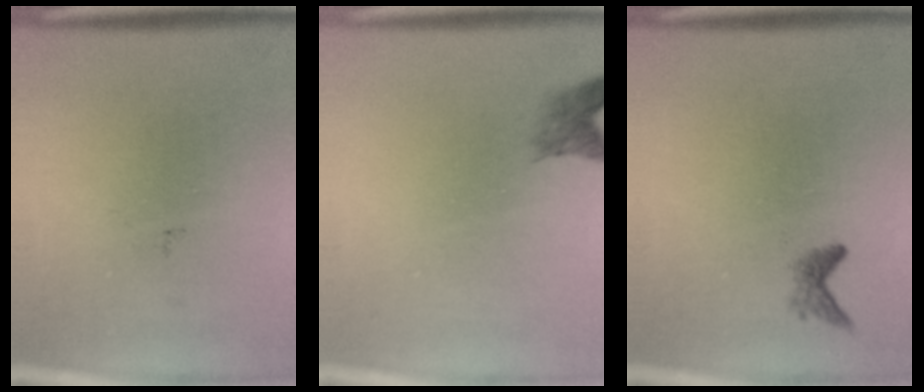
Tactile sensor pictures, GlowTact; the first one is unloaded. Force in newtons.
{"total": 2.0}
{"total": 1.1}